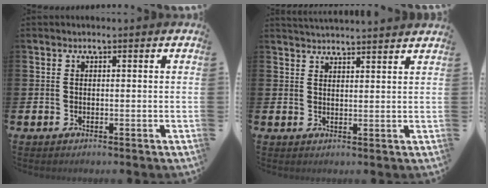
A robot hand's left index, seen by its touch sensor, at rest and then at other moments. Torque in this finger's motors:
{"motor_torque": [0.78, -1.36, 0.15, 0.02]}